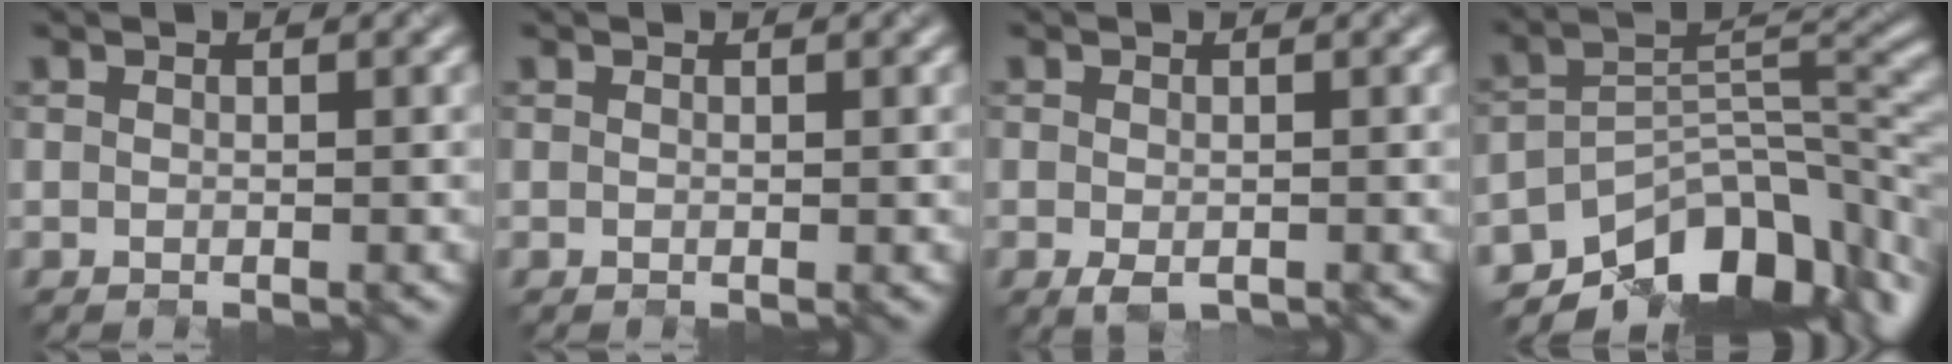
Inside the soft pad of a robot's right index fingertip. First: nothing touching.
{"total": 0.0}
{"total": 1.5, "force": [-1.4, 0.4, 0.5], "torque": [-0.021, -0.010, -0.014]}
{"total": 10.2, "force": [-7.5, 4.8, 5.1], "torque": [-0.071, -0.004, -0.134]}